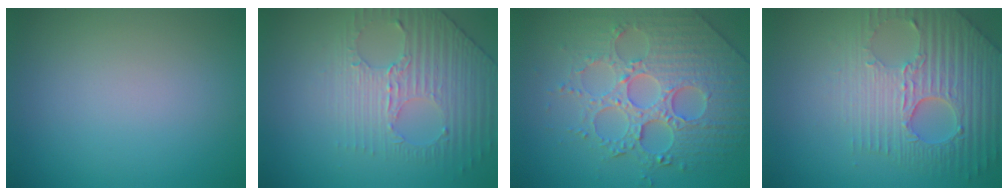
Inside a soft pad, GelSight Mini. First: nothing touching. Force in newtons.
{"total": 4.0, "press": 3.5, "slide": 1.9}
{"total": 7.1, "press": 5.9, "slide": 4.0}
{"total": 7.6, "press": 5.5, "slide": 5.3}